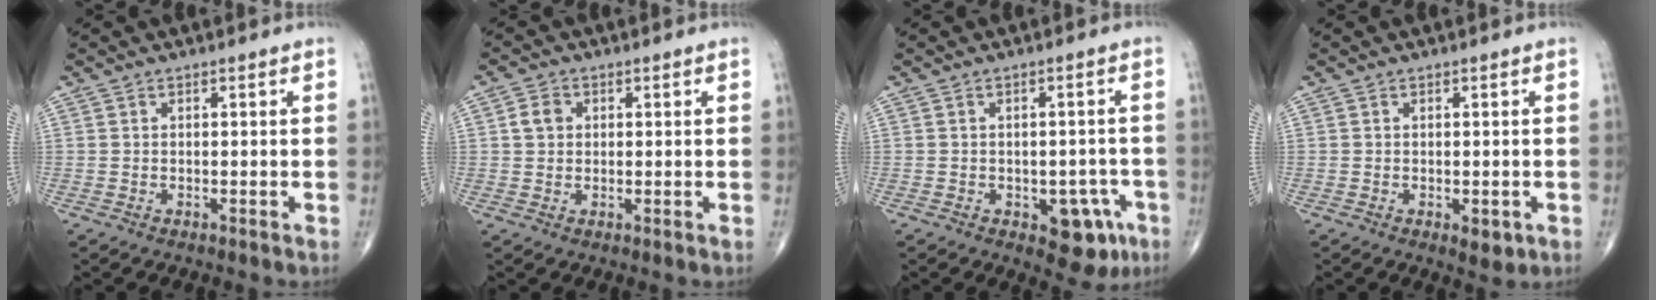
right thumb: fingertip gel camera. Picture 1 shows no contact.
{"total": 3.1, "force": [0.6, 2.6, 1.6], "torque": [-0.022, 0.004, 0.010]}
{"total": 7.8, "force": [-3.4, 4.3, 5.5], "torque": [-0.031, 0.019, -0.036]}
{"total": 2.7, "force": [-0.9, 1.4, 2.2], "torque": [-0.019, -0.002, -0.006]}